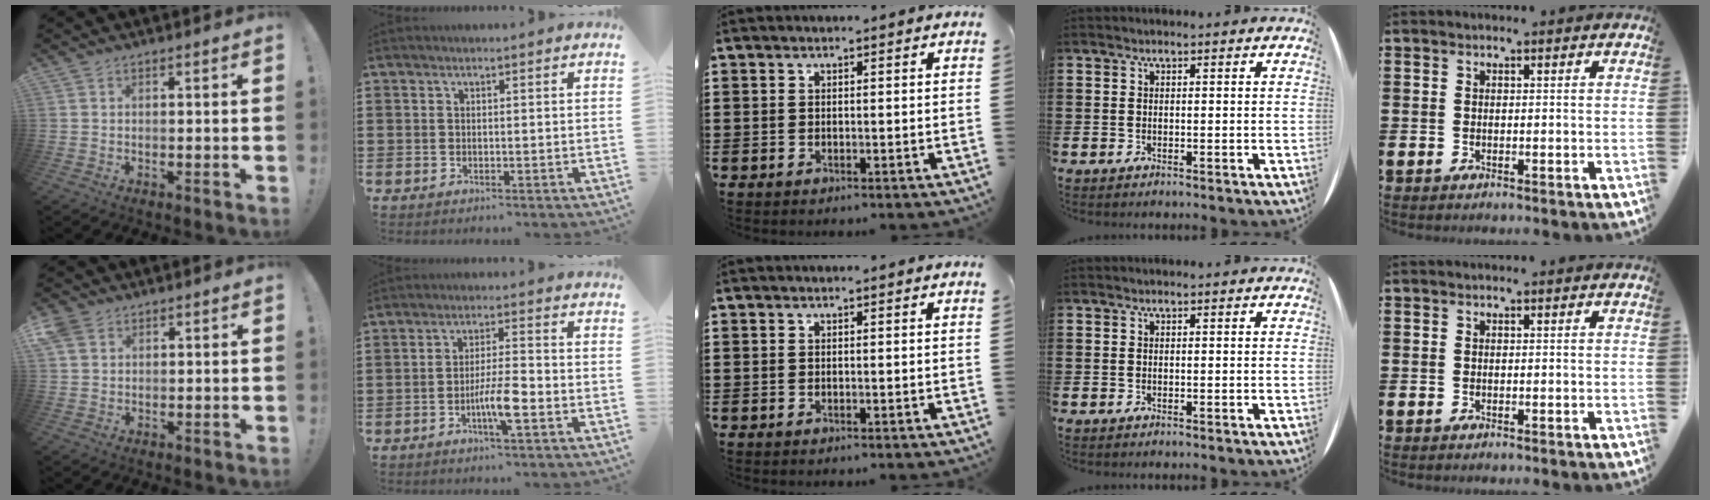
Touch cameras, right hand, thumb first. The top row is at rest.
{"thumb": {"total": 4.3, "force": [2.3, 3.1, 1.9], "torque": [-0.033, -0.003, 0.048]}, "index": {"total": 6.0, "force": [-2.4, 0.8, 5.5], "torque": [-0.104, -0.007, -0.045]}}